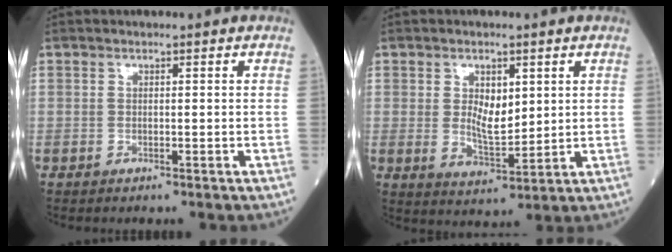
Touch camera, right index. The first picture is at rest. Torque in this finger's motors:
{"motor_torque": [0.25, 0.08, 0.13, 0.03]}